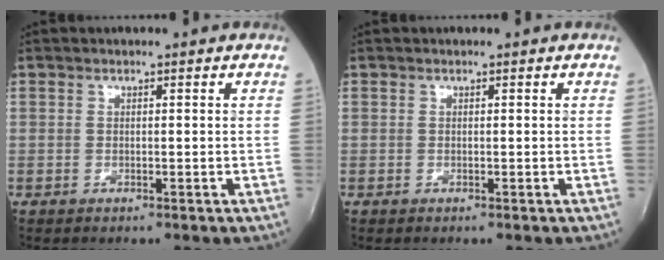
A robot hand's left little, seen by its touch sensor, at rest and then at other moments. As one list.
[{"total": 0.0}]